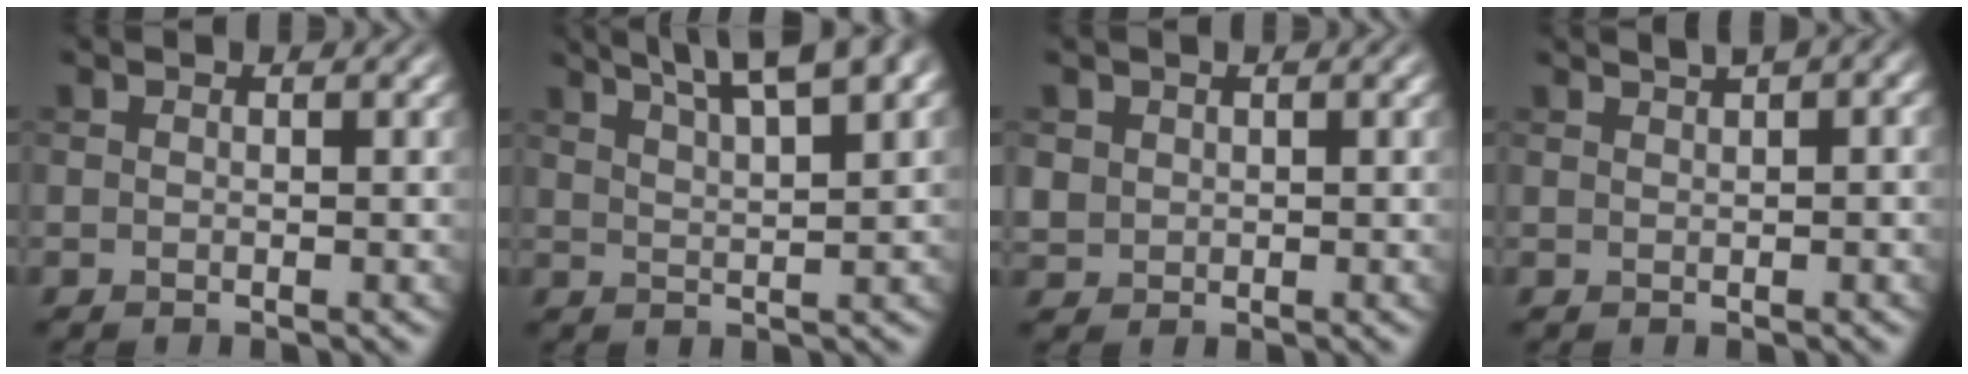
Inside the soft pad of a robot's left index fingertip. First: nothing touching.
{"total": 8.7, "force": [5.9, 2.2, 6.0], "torque": [-0.067, 0.031, 0.061]}
{"total": 1.4, "force": [0.4, 1.3, 0.2], "torque": [-0.005, -0.005, 0.013]}
{"total": 4.4, "force": [2.5, 1.6, 3.2], "torque": [-0.038, 0.026, 0.021]}